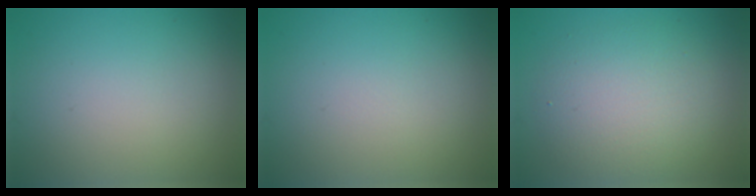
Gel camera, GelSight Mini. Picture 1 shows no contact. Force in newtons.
{"total": 0.0}
{"total": 5.0, "press": 5.0, "slide": 0.4}